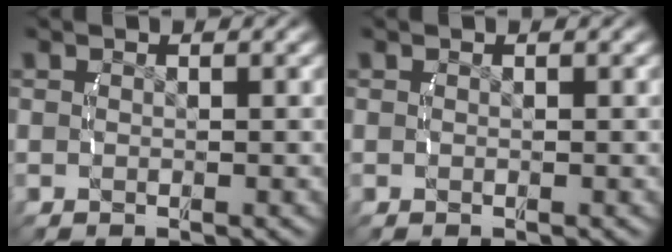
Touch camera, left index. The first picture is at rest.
{"total": 0.0}